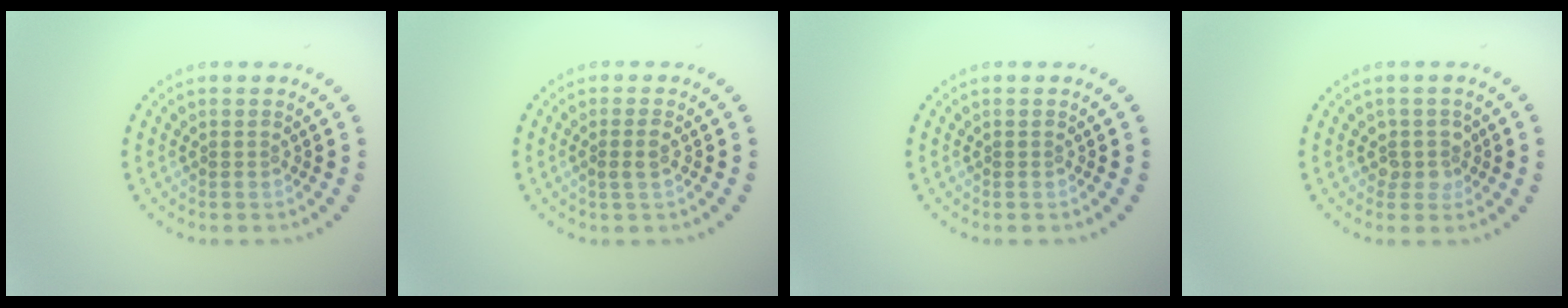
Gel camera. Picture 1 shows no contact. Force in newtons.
{"total": 1.4, "press": 1.2, "slide": 0.7}
{"total": 0.0}
{"total": 1.9, "press": 1.5, "slide": 1.1}